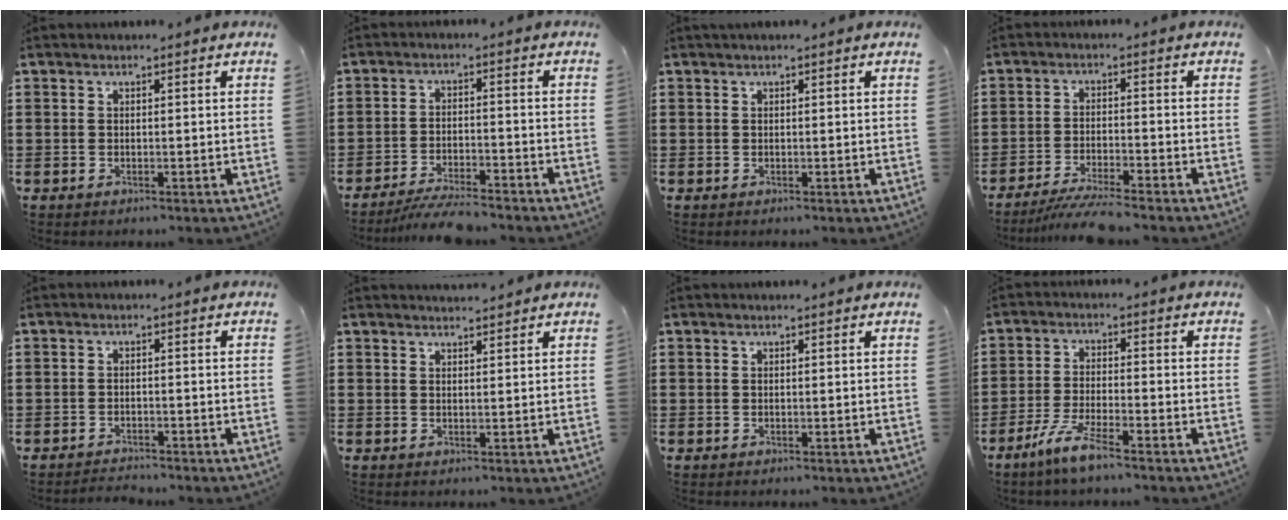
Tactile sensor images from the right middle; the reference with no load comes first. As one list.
[{"total": 5.0, "force": [-4.8, 0.3, 1.7], "torque": [-0.033, -0.004, -0.094]}, {"total": 0.0}, {"total": 4.8, "force": [-4.4, 0.0, 1.9], "torque": [-0.044, -0.012, -0.088]}, {"total": 1.7, "force": [-1.7, 0.2, 0.0], "torque": [-0.006, 0.001, -0.036]}, {"total": 1.6, "force": [1.6, 0.2, 0.0], "torque": [0.003, -0.002, 0.029]}, {"total": 0.0}, {"total": 6.3, "force": [-4.7, 0.3, 4.2], "torque": [-0.099, -0.012, -0.094]}]